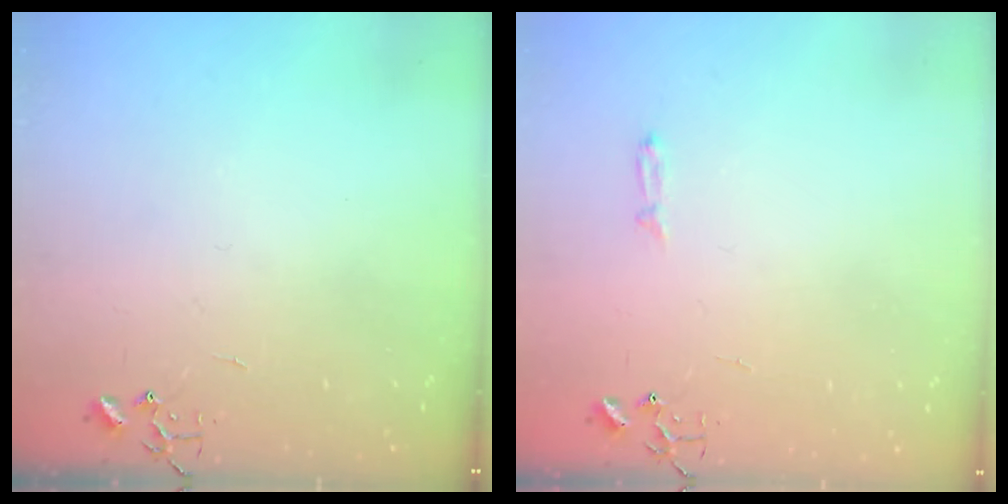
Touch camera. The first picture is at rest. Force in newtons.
{"total": 3.0, "press": 2.9, "slide": 0.5}